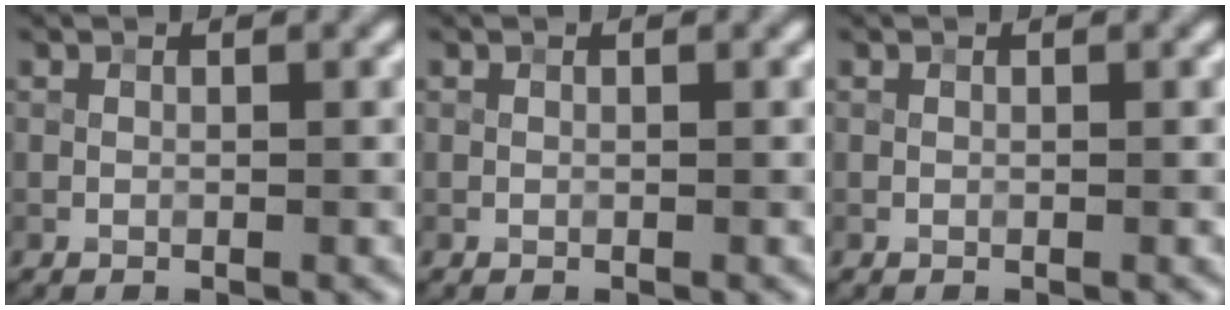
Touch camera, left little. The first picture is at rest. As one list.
[{"total": 0.0}, {"total": 0.0}]